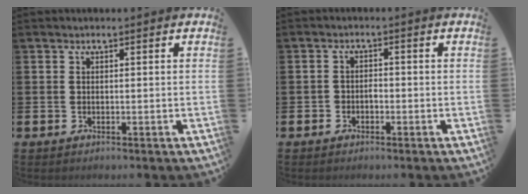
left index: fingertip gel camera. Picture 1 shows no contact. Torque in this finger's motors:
{"motor_torque": [-0.22, 0.01, -0.01, -0.01]}